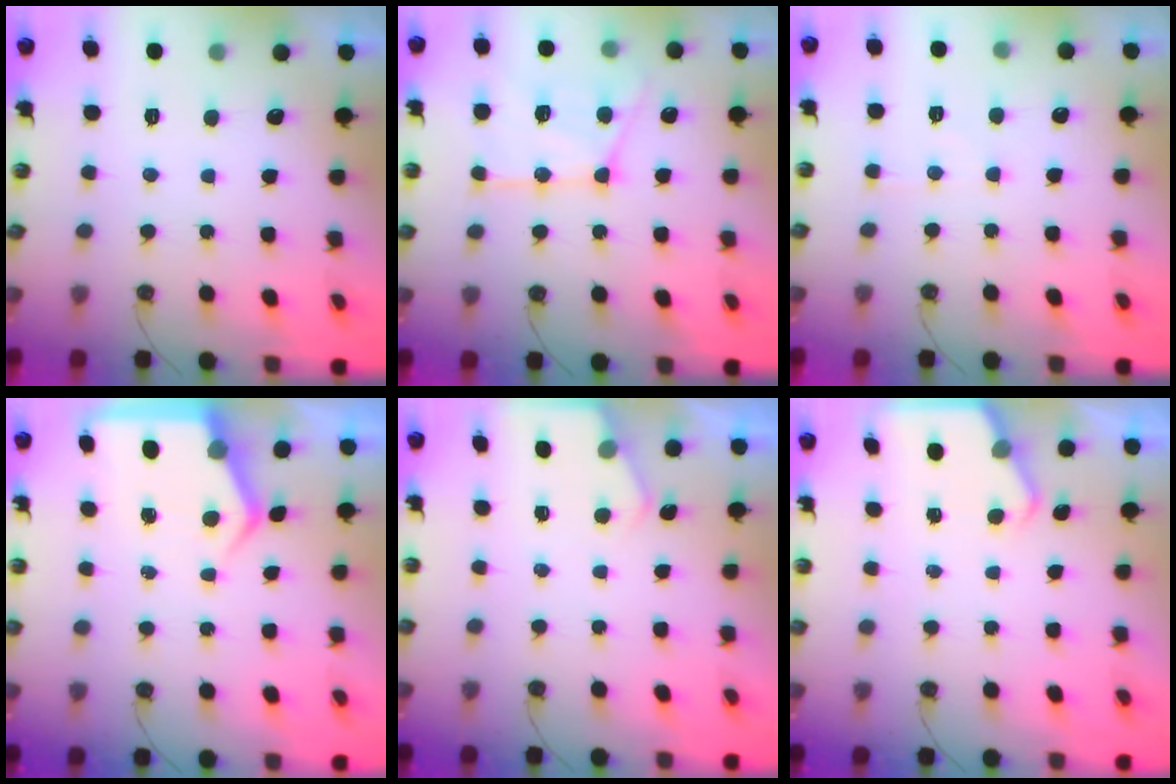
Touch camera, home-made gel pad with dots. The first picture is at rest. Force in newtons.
{"total": 16.7, "press": 16.5, "slide": 2.0}
{"total": 4.7, "press": 4.6, "slide": 0.8}
{"total": 6.0, "press": 5.9, "slide": 0.7}
{"total": 2.6, "press": 2.6, "slide": 0.4}
{"total": 2.8, "press": 2.8, "slide": 0.0}